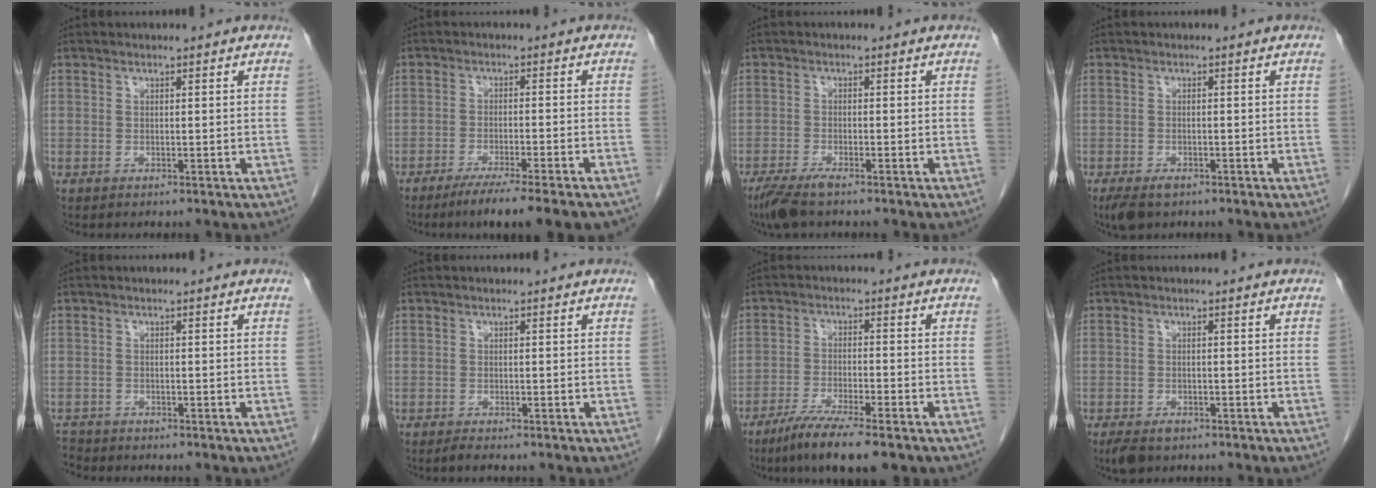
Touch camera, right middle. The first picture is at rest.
{"total": 10.8, "force": [-8.6, -0.2, 6.5], "torque": [-0.080, -0.025, -0.128]}
{"total": 4.3, "force": [-3.2, 0.6, 2.7], "torque": [-0.056, -0.011, -0.060]}
{"total": 3.7, "force": [-2.6, 1.7, 2.0], "torque": [-0.040, -0.008, -0.038]}
{"total": 2.3, "force": [-2.2, 0.5, -0.3], "torque": [0.004, -0.009, -0.041]}
{"total": 0.8, "force": [-0.7, -0.2, 0.4], "torque": [-0.017, -0.005, -0.013]}
{"total": 9.1, "force": [-6.5, 0.6, 6.3], "torque": [-0.110, -0.025, -0.107]}
{"total": 3.4, "force": [-2.5, 1.7, 1.7], "torque": [-0.031, -0.006, -0.036]}